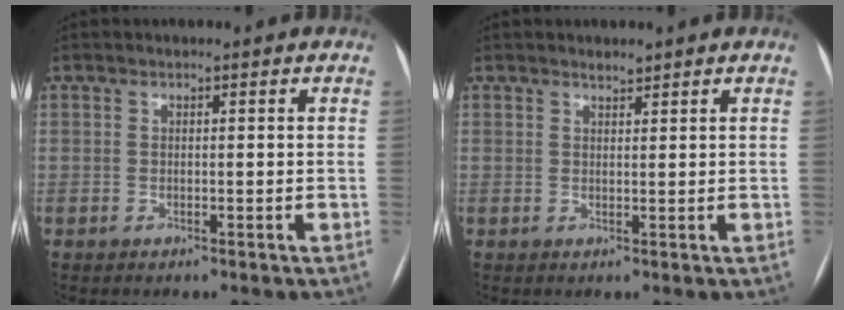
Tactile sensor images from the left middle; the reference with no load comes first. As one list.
[{"total": 1.1, "force": [1.0, 0.3, 0.3], "torque": [-0.012, -0.001, 0.019]}]